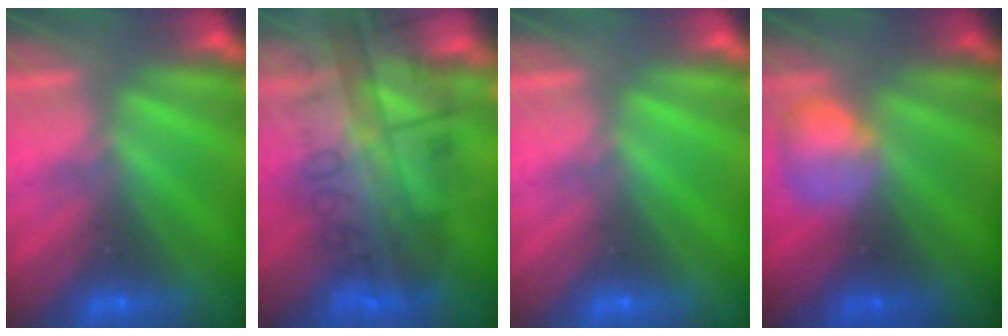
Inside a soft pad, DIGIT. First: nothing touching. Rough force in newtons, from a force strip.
{"total": 5.7}
{"total": 0.0}
{"total": 2.4}